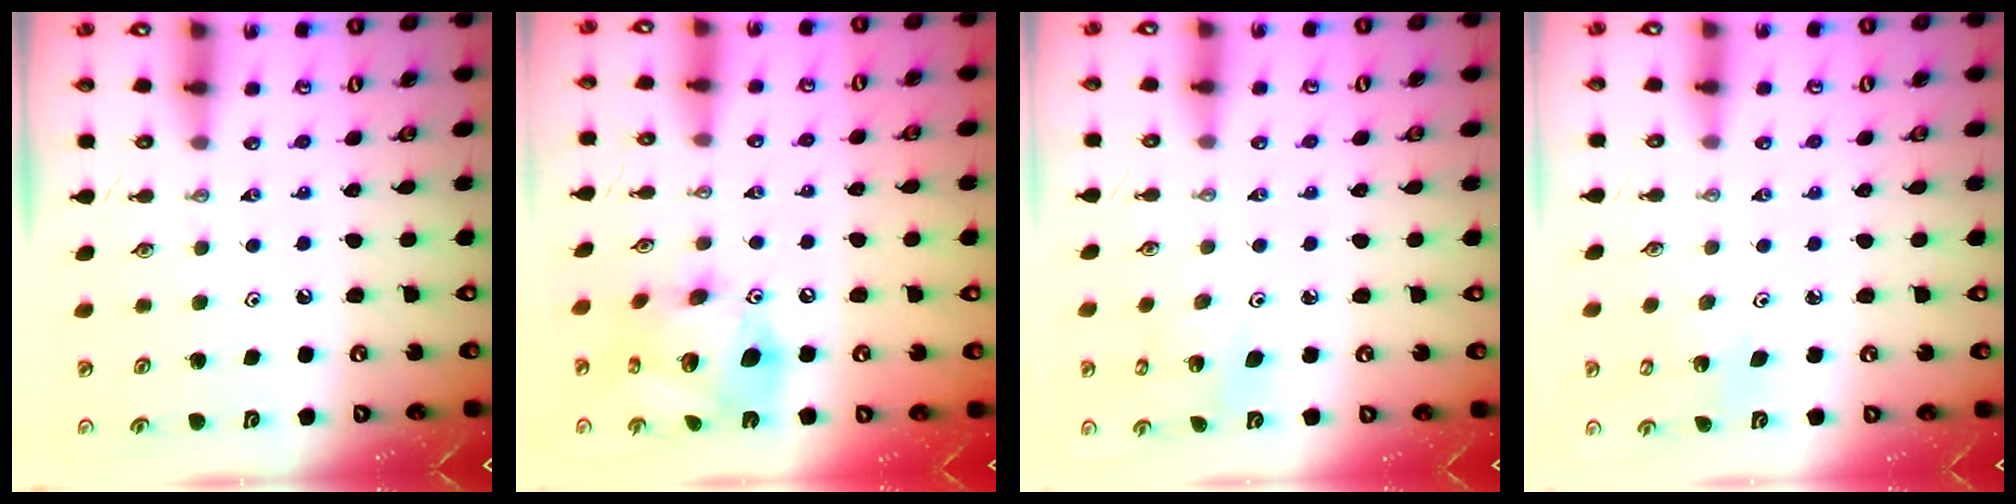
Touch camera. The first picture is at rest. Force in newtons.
{"total": 17.2, "press": 17.1, "slide": 1.9}
{"total": 3.1, "press": 3.1, "slide": 0.1}
{"total": 2.0, "press": 2.0, "slide": 0.1}